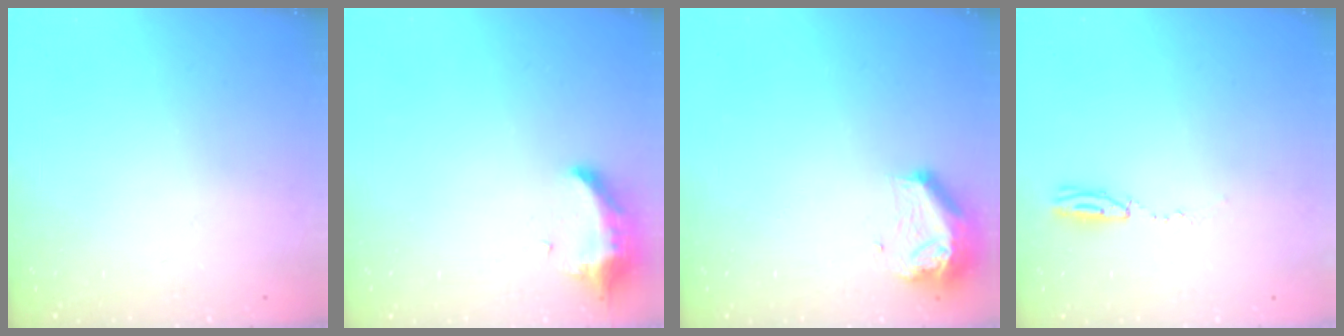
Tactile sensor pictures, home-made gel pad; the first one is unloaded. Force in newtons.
{"total": 8.6, "press": 8.6, "slide": 0.3}
{"total": 9.6, "press": 9.5, "slide": 0.6}
{"total": 3.1, "press": 2.5, "slide": 1.9}